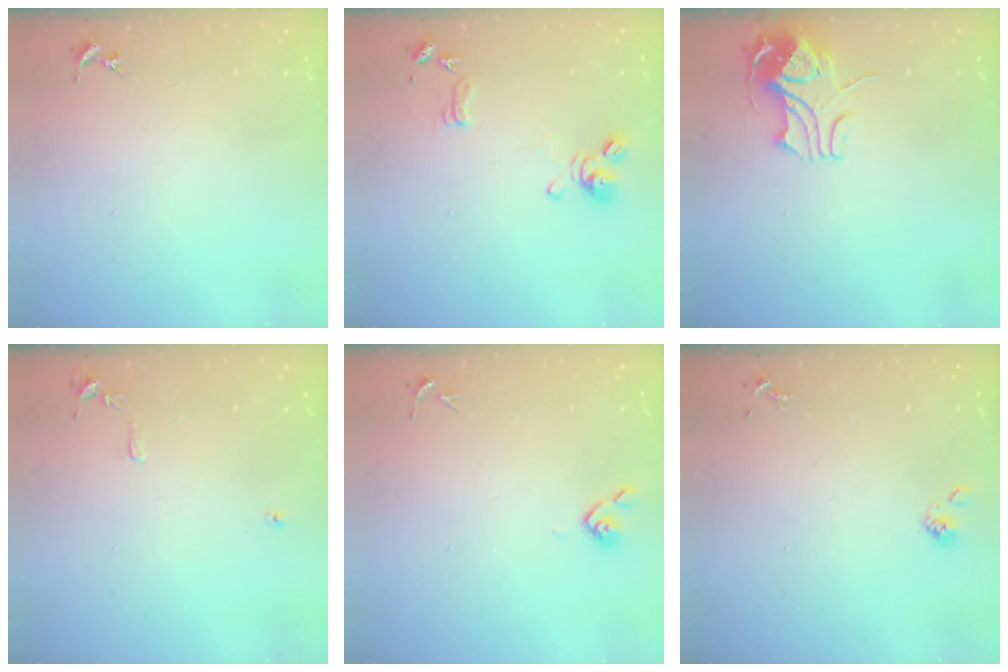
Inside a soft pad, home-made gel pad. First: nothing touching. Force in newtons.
{"total": 9.8, "press": 9.7, "slide": 1.7}
{"total": 10.3, "press": 10.2, "slide": 0.9}
{"total": 7.8, "press": 7.8, "slide": 0.8}
{"total": 3.8, "press": 3.7, "slide": 0.8}
{"total": 3.6, "press": 3.4, "slide": 1.2}